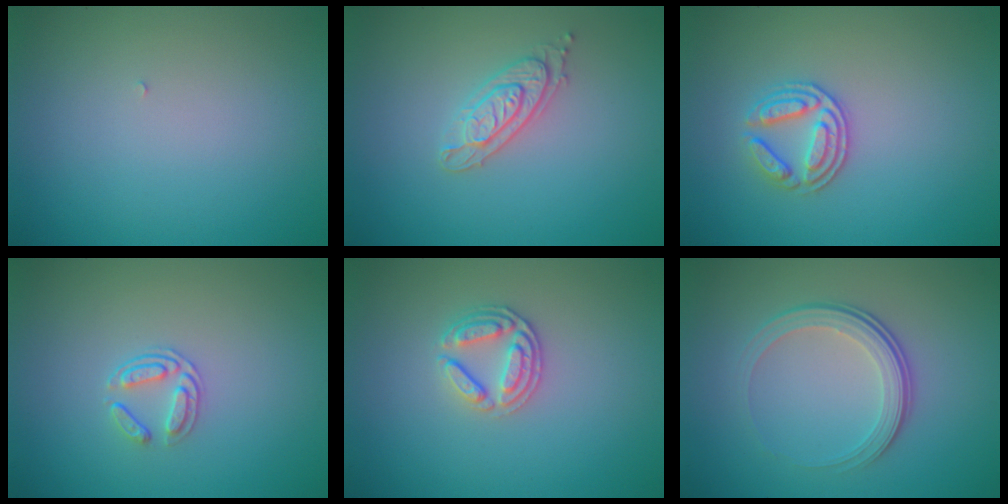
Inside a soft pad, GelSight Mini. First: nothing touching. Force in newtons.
{"total": 2.4, "press": 2.2, "slide": 0.8}
{"total": 2.9, "press": 2.6, "slide": 1.1}
{"total": 1.7, "press": 1.3, "slide": 1.1}
{"total": 2.6, "press": 2.5, "slide": 0.7}
{"total": 3.8, "press": 2.7, "slide": 2.7}